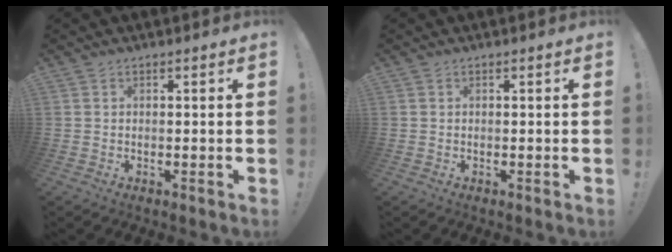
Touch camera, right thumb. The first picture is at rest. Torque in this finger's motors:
{"motor_torque": [0.00, 0.00, 0.00, 0.00, 0.00]}